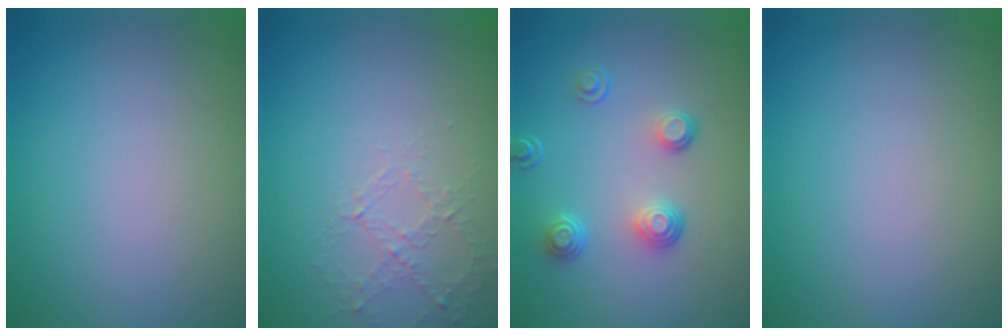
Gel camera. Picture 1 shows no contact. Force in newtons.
{"total": 1.1, "press": 0.5, "slide": 1.0}
{"total": 2.6, "press": 1.7, "slide": 2.0}
{"total": 0.0}